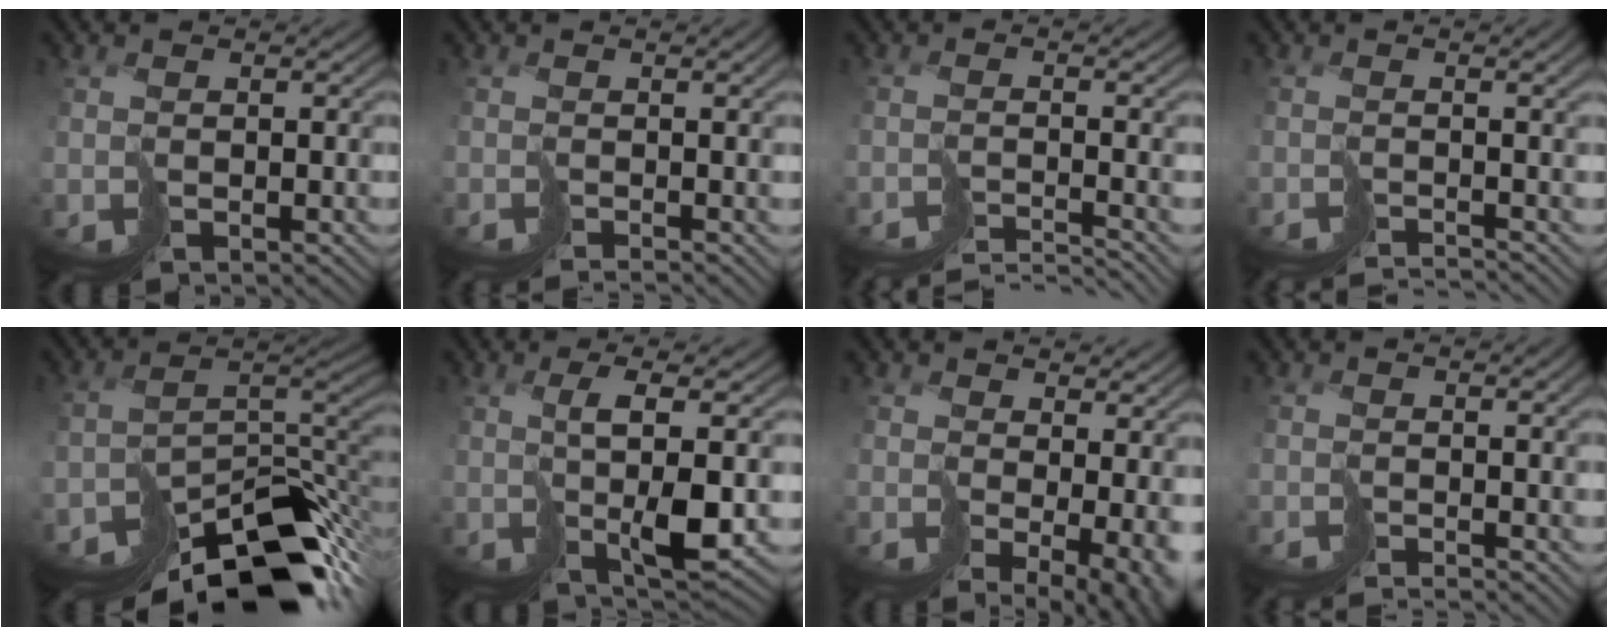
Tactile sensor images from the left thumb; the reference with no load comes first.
{"total": 2.6, "force": [-1.4, -0.4, 2.2], "torque": [-0.011, -0.005, -0.020]}
{"total": 5.4, "force": [-5.3, -0.7, 0.9], "torque": [-0.002, -0.001, -0.082]}
{"total": 3.6, "force": [-2.9, -0.5, 2.1], "torque": [-0.014, -0.009, -0.044]}
{"total": 13.9, "force": [-11.0, 4.7, 7.2], "torque": [-0.126, -0.017, -0.157]}
{"total": 4.7, "force": [1.3, -0.1, 4.5], "torque": [-0.075, 0.004, 0.033]}
{"total": 8.3, "force": [0.6, 4.1, 7.2], "torque": [-0.120, -0.033, 0.052]}
{"total": 3.1, "force": [-2.2, -0.5, 2.0], "torque": [-0.011, -0.006, -0.035]}